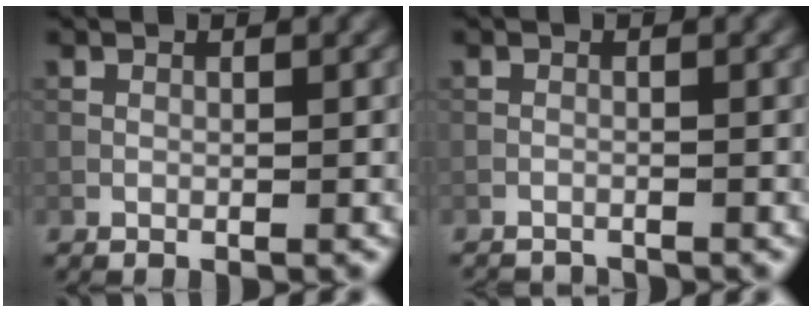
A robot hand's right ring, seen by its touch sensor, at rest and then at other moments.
{"total": 2.6, "force": [-2.6, 0.3, 0.3], "torque": [-0.013, -0.006, -0.042]}